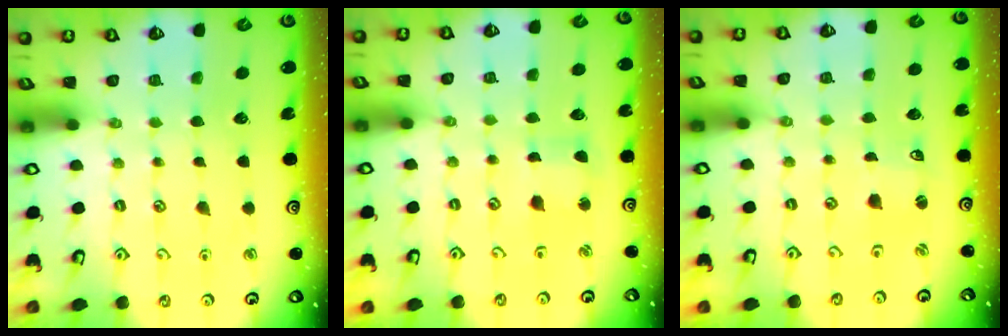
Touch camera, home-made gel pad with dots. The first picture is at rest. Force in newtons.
{"total": 2.2, "press": 2.1, "slide": 0.5}
{"total": 1.2, "press": 1.2, "slide": 0.0}